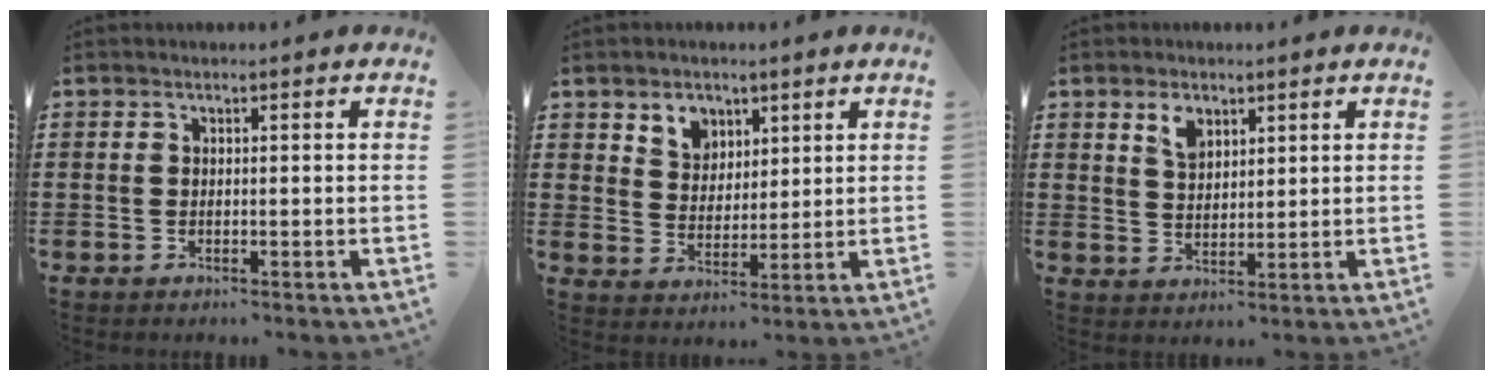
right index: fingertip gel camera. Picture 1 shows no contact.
{"total": 4.7, "force": [2.8, 3.7, 0.6], "torque": [-0.025, 0.008, 0.050]}
{"total": 3.8, "force": [2.3, 2.2, 2.0], "torque": [-0.040, 0.004, 0.041]}